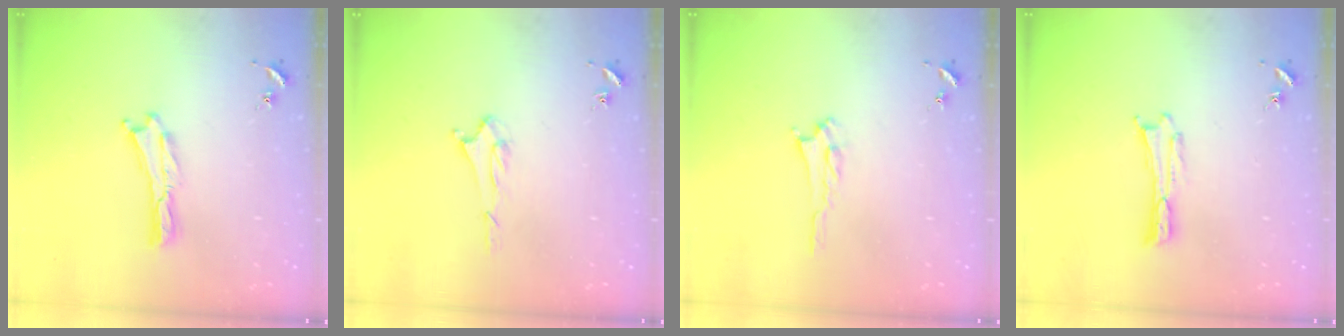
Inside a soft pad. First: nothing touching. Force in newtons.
{"total": 1.7, "press": 1.6, "slide": 0.4}
{"total": 2.2, "press": 2.2, "slide": 0.3}
{"total": 0.0}